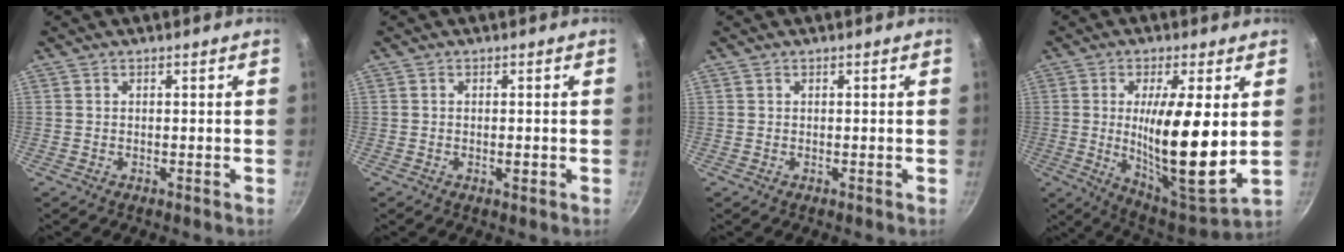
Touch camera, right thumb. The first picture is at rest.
{"total": 1.3, "force": [-0.4, 0.5, 1.2], "torque": [-0.020, 0.000, -0.006]}
{"total": 0.0}
{"total": 18.2, "force": [1.0, 4.3, 17.7], "torque": [-0.294, -0.037, 0.020]}